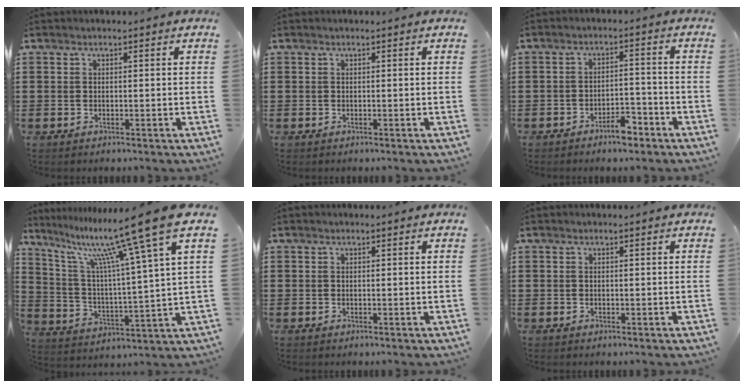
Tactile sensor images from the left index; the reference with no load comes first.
{"total": 0.0}
{"total": 3.9, "force": [-3.3, 1.1, 1.8], "torque": [-0.030, 0.012, -0.064]}
{"total": 14.5, "force": [10.3, -0.1, 10.2], "torque": [-0.208, -0.062, 0.156]}
{"total": 0.0}
{"total": 0.0}